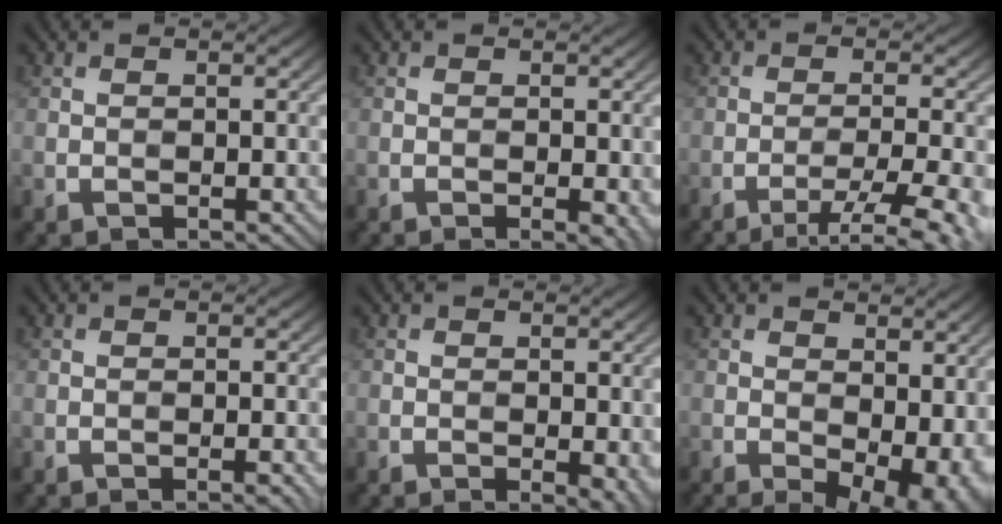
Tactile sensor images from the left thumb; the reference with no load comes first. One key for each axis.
{"total": 1.7, "fx": -0.5, "fy": 0.3, "fz": 1.6, "tx": -0.023, "ty": -0.004, "tz": -0.008}
{"total": 7.0, "fx": -4.3, "fy": 1.0, "fz": 5.4, "tx": -0.089, "ty": 0.005, "tz": -0.063}
{"total": 1.3, "fx": -0.6, "fy": 0.2, "fz": 1.1, "tx": -0.012, "ty": 0.002, "tz": -0.009}
{"total": 2.5, "fx": -0.7, "fy": 0.9, "fz": 2.2, "tx": -0.027, "ty": -0.007, "tz": -0.006}
{"total": 10.1, "fx": -1.2, "fy": 5.7, "fz": 8.3, "tx": -0.110, "ty": -0.020, "tz": 0.001}